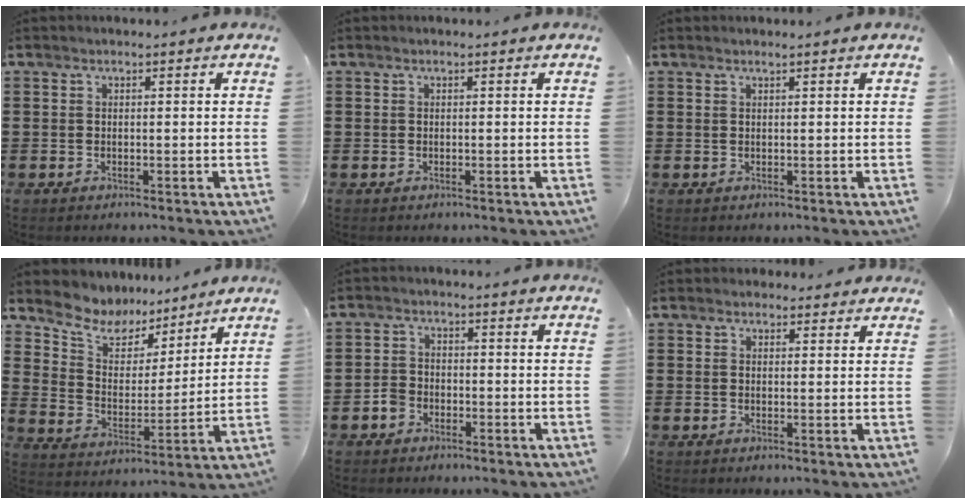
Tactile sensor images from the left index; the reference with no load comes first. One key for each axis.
{"total": 0.0}
{"total": 0.5, "fx": 0.4, "fy": 0.0, "fz": 0.3, "tx": -0.008, "ty": -0.002, "tz": 0.009}
{"total": 6.4, "fx": 5.9, "fy": 2.4, "fz": 0.4, "tx": -0.049, "ty": -0.038, "tz": 0.106}
{"total": 2.4, "fx": -1.6, "fy": 1.6, "fz": 0.7, "tx": -0.016, "ty": 0.006, "tz": -0.032}
{"total": 1.8, "fx": 1.7, "fy": 0.8, "fz": 0.2, "tx": 0.001, "ty": 0.001, "tz": 0.030}